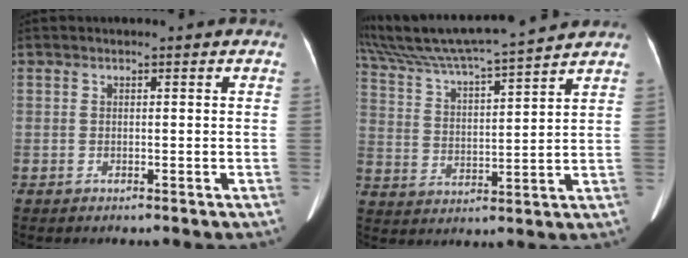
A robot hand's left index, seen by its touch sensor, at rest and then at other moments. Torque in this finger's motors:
{"motor_torque": [0.68, -1.46, 0.02, 0.04]}